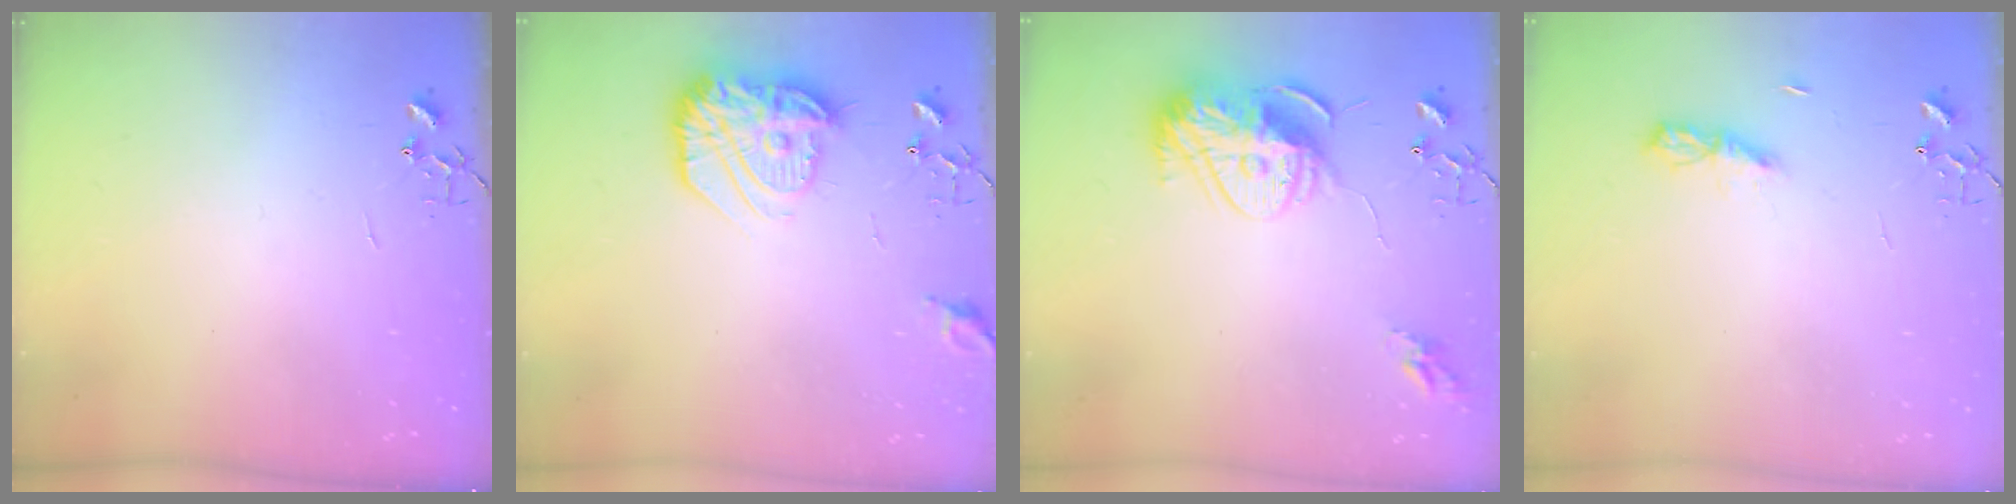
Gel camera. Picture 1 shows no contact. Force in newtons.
{"total": 20.4, "press": 20.4, "slide": 1.6}
{"total": 14.0, "press": 13.9, "slide": 1.2}
{"total": 5.1, "press": 5.1, "slide": 0.6}